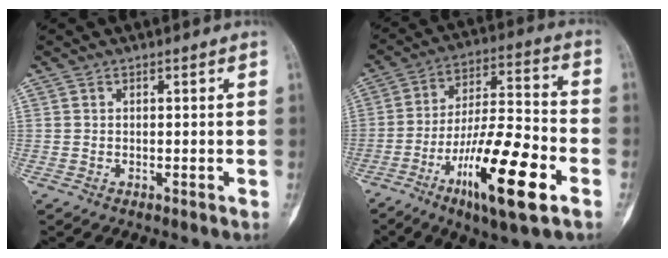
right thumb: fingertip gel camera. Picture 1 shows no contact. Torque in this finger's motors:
{"motor_torque": [0.48, 0.63, 1.89, -0.89, 0.28]}